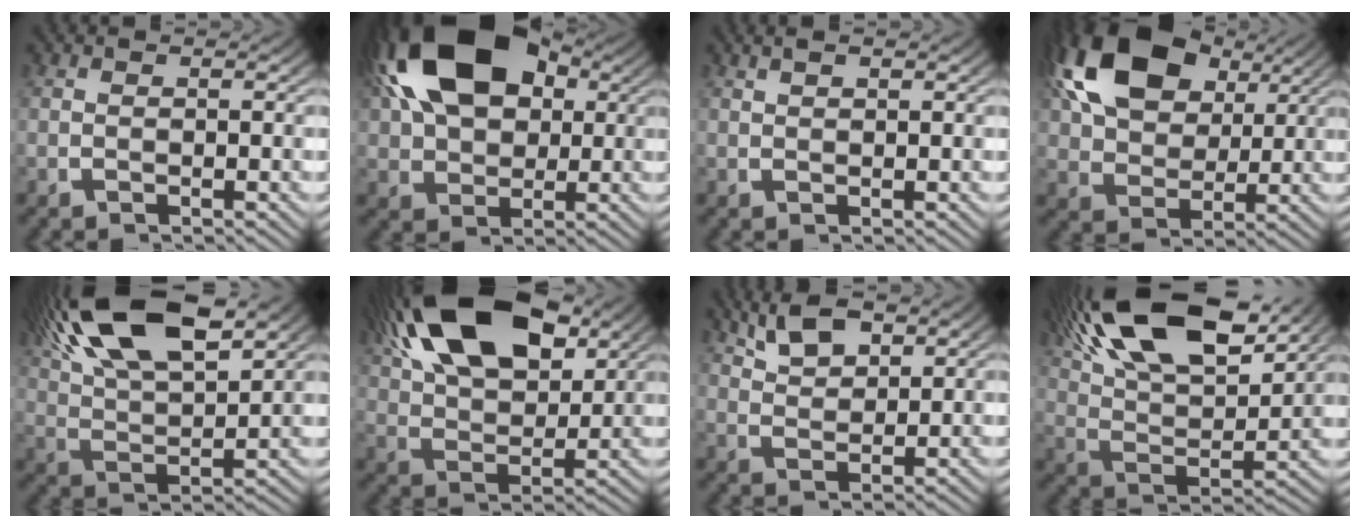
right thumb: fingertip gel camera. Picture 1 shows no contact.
{"total": 14.1, "force": [4.7, 9.1, 9.7], "torque": [-0.201, 0.004, 0.086]}
{"total": 1.3, "force": [1.1, 0.3, 0.7], "torque": [-0.005, 0.006, 0.020]}
{"total": 12.2, "force": [4.9, 7.9, 7.9], "torque": [-0.179, -0.008, 0.089]}
{"total": 10.7, "force": [5.1, 5.1, 7.9], "torque": [-0.164, -0.003, 0.091]}
{"total": 12.4, "force": [5.1, 6.6, 9.1], "torque": [-0.175, -0.004, 0.093]}
{"total": 4.4, "force": [3.2, 1.6, 2.6], "torque": [-0.048, 0.000, 0.065]}
{"total": 12.3, "force": [6.0, 5.9, 9.0], "torque": [-0.187, -0.002, 0.099]}